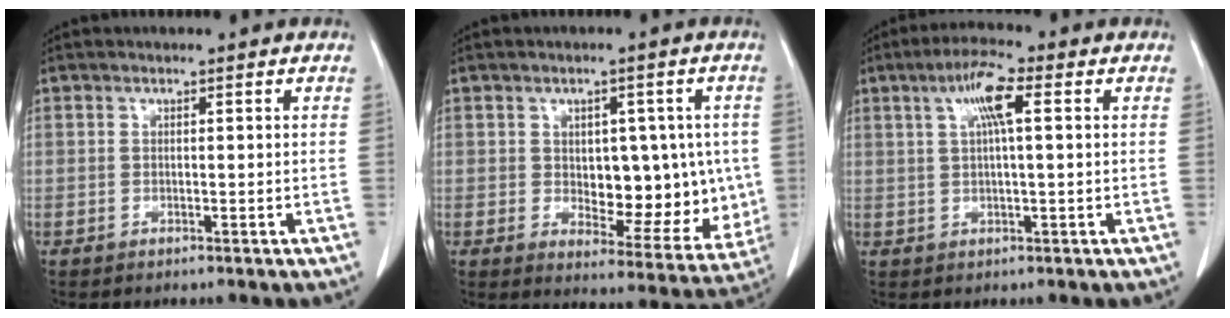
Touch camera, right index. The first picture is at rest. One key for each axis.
{"total": 11.9, "fx": 0.1, "fy": 6.4, "fz": 10.0, "tx": -0.116, "ty": 0.009, "tz": 0.023}
{"total": 5.9, "fx": 1.9, "fy": 0.7, "fz": 5.5, "tx": -0.105, "ty": 0.013, "tz": 0.033}